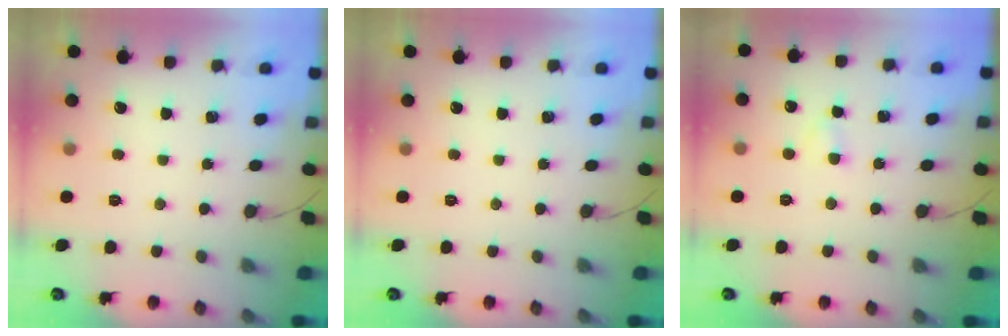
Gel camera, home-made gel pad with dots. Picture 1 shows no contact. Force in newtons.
{"total": 0.0}
{"total": 1.9, "press": 1.7, "slide": 0.9}